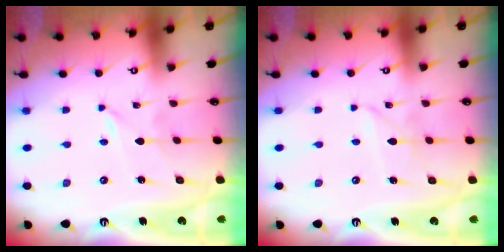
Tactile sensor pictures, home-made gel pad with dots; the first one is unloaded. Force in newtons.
{"total": 3.1, "press": 3.1, "slide": 0.4}